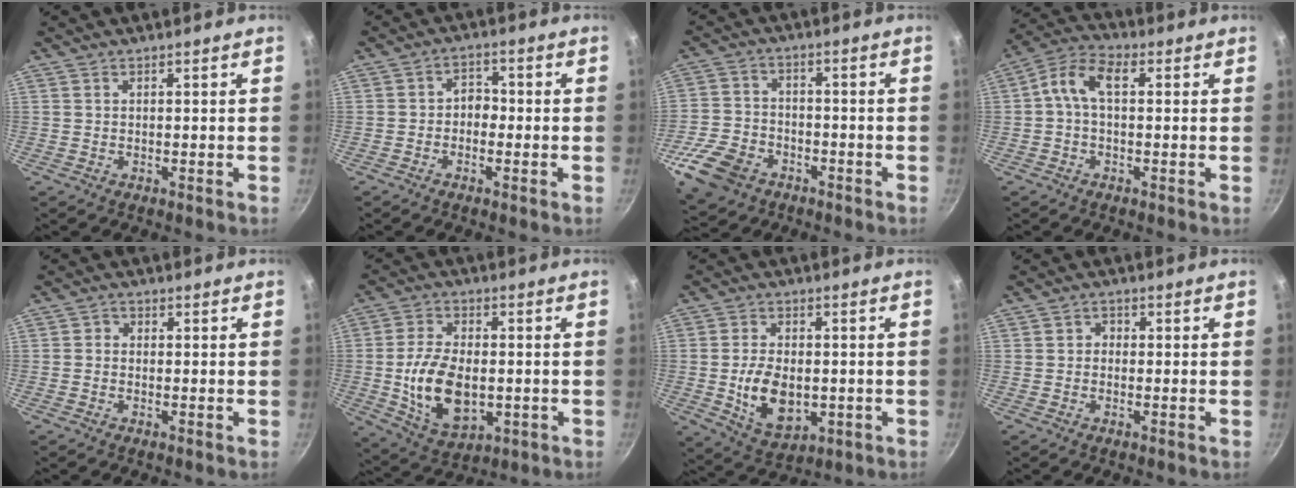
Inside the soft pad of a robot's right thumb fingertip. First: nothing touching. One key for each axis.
{"total": 3.6, "fx": -0.9, "fy": 2.7, "fz": 2.2, "tx": -0.021, "ty": 0.017, "tz": -0.022}
{"total": 13.0, "fx": -6.5, "fy": 9.0, "fz": 6.7, "tx": -0.130, "ty": 0.032, "tz": -0.124}
{"total": 7.4, "fx": 0.8, "fy": 4.3, "fz": 5.9, "tx": -0.116, "ty": 0.028, "tz": -0.001}
{"total": 1.6, "fx": -0.5, "fy": 1.4, "fz": 0.8, "tx": -0.013, "ty": 0.009, "tz": -0.015}
{"total": 14.3, "fx": -1.6, "fy": 8.7, "fz": 11.2, "tx": -0.195, "ty": 0.002, "tz": -0.017}
{"total": 11.2, "fx": -1.4, "fy": 7.2, "fz": 8.5, "tx": -0.135, "ty": -0.002, "tz": -0.012}
{"total": 1.7, "fx": -0.3, "fy": 1.5, "fz": 0.7, "tx": -0.004, "ty": 0.006, "tz": -0.011}